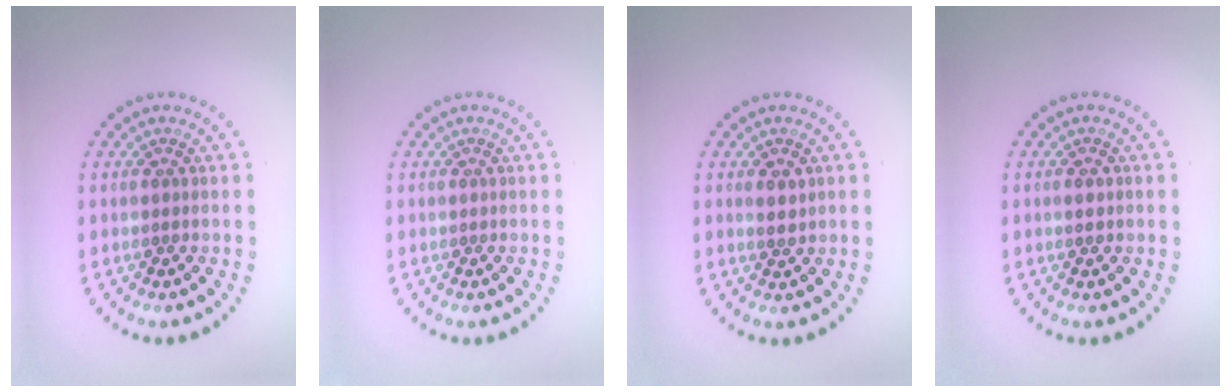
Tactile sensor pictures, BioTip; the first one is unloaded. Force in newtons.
{"total": 0.0}
{"total": 1.1, "press": 1.0, "slide": 0.5}
{"total": 1.1, "press": 1.1, "slide": 0.1}